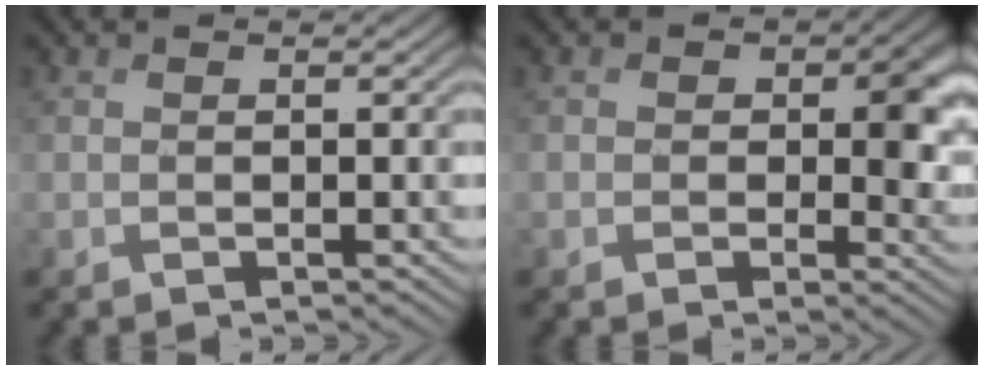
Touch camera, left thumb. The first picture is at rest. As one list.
[{"total": 4.7, "force": [0.2, 3.6, 3.0], "torque": [-0.038, -0.014, 0.002]}]